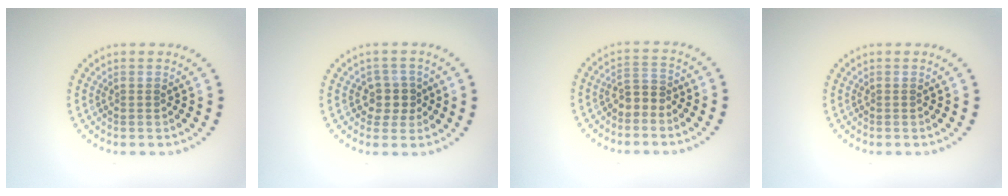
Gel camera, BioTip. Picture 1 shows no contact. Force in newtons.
{"total": 2.4, "press": 2.0, "slide": 1.3}
{"total": 2.0, "press": 1.8, "slide": 0.9}
{"total": 0.0}